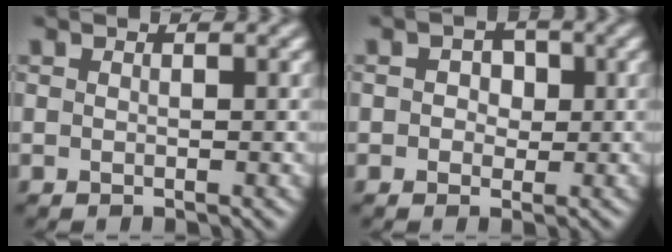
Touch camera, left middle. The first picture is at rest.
{"total": 2.2, "force": [0.4, 1.9, 0.8], "torque": [0.008, 0.011, -0.007]}